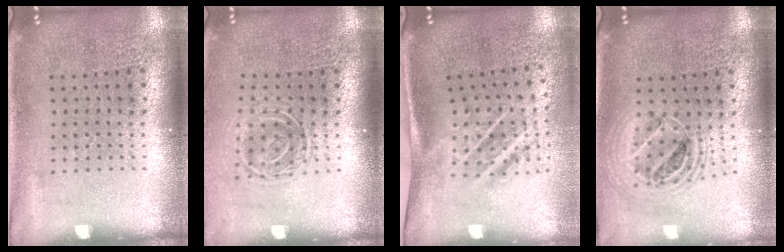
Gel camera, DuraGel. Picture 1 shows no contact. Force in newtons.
{"total": 1.6, "press": 1.1, "slide": 1.1}
{"total": 1.8, "press": 1.2, "slide": 1.4}
{"total": 1.9, "press": 1.6, "slide": 1.1}